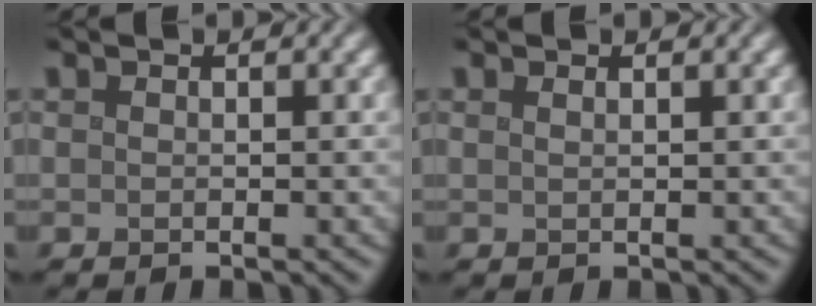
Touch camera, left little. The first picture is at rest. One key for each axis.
{"total": 0.5, "fx": 0.4, "fy": 0.2, "fz": 0.3, "tx": -0.003, "ty": 0.004, "tz": 0.004}